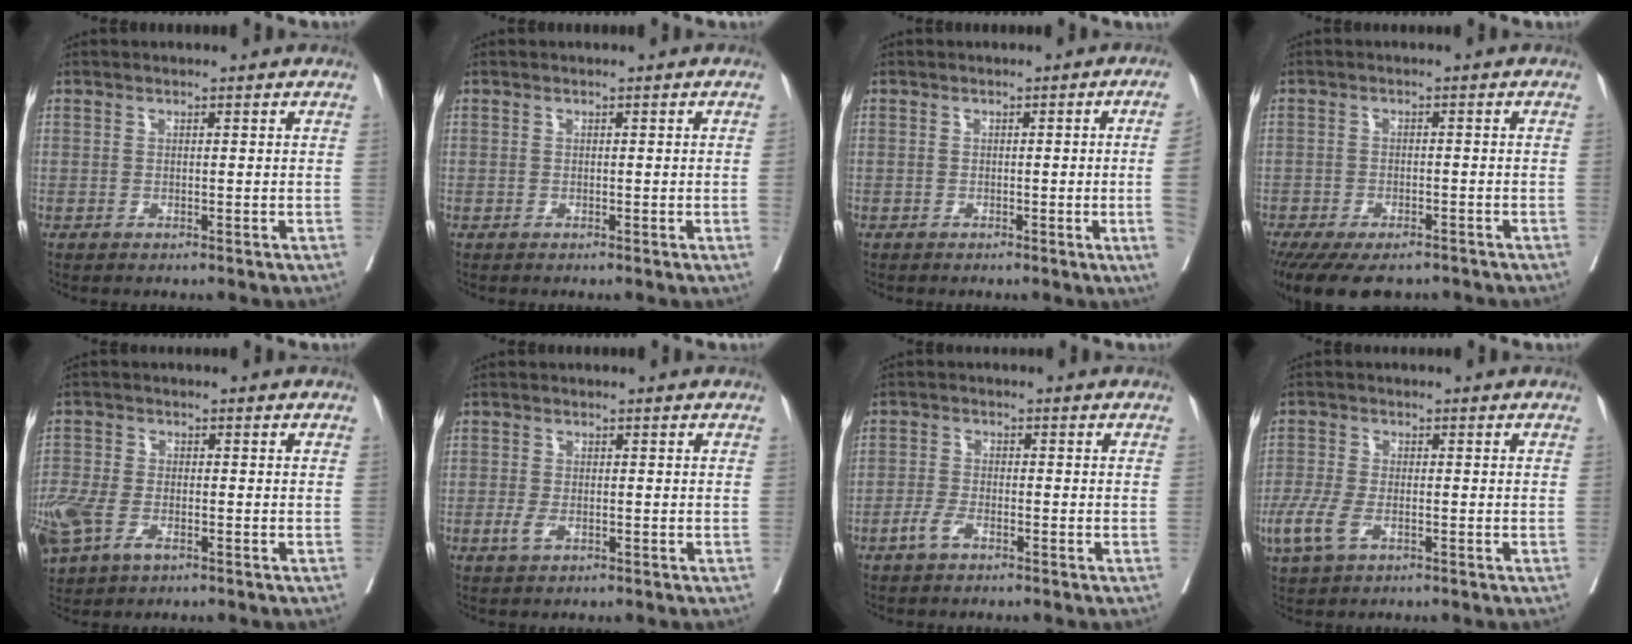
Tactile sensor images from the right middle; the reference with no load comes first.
{"total": 0.9, "force": [-0.1, -0.3, 0.9], "torque": [-0.016, 0.001, 0.002]}
{"total": 6.6, "force": [-0.9, -2.3, 6.1], "torque": [-0.073, -0.017, -0.008]}
{"total": 12.4, "force": [-9.4, 5.0, 6.3], "torque": [-0.132, -0.025, -0.131]}
{"total": 13.0, "force": [-6.1, 8.0, 8.4], "torque": [-0.242, -0.015, -0.105]}
{"total": 2.0, "force": [-0.8, 0.9, 1.6], "torque": [-0.038, -0.002, -0.012]}
{"total": 2.7, "force": [-1.8, 0.9, 1.9], "torque": [-0.044, 0.000, -0.036]}
{"total": 5.5, "force": [-2.2, 2.6, 4.3], "torque": [-0.102, -0.011, -0.039]}